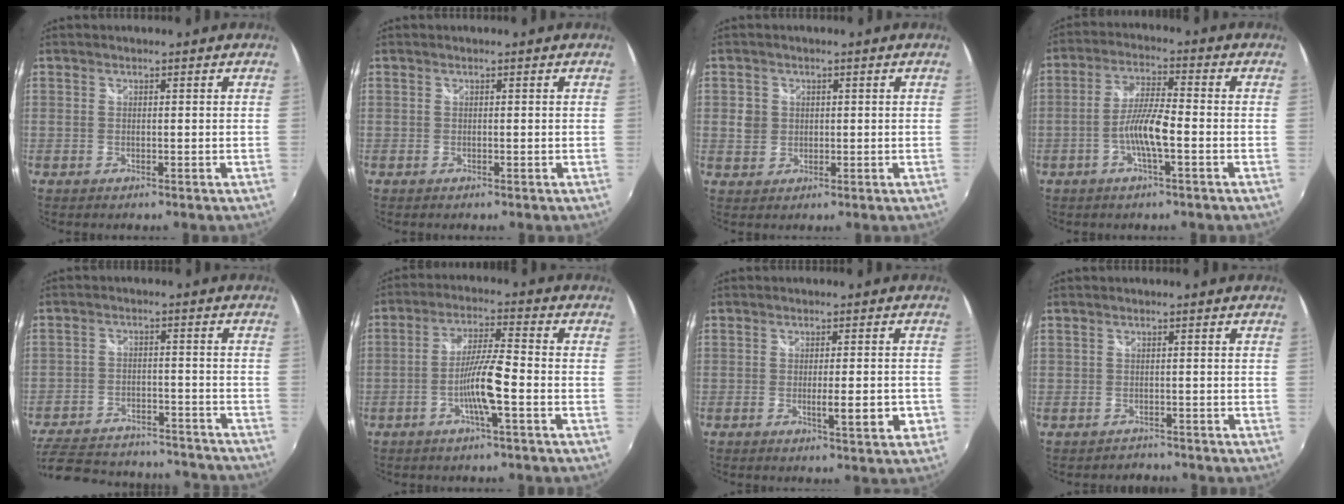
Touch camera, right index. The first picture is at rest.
{"total": 0.0}
{"total": 3.2, "force": [0.3, 3.0, 1.0], "torque": [-0.019, 0.006, 0.005]}
{"total": 7.0, "force": [-2.4, 0.8, 6.6], "torque": [-0.133, 0.005, -0.047]}
{"total": 25.0, "force": [-21.6, 8.4, 9.4], "torque": [-0.215, 0.006, -0.274]}
{"total": 8.0, "force": [-3.0, 0.2, 7.4], "torque": [-0.141, -0.002, -0.056]}
{"total": 5.8, "force": [-1.9, 1.1, 5.4], "torque": [-0.083, -0.014, -0.024]}
{"total": 1.7, "force": [-1.0, -0.9, -1.1], "torque": [0.024, -0.001, -0.011]}